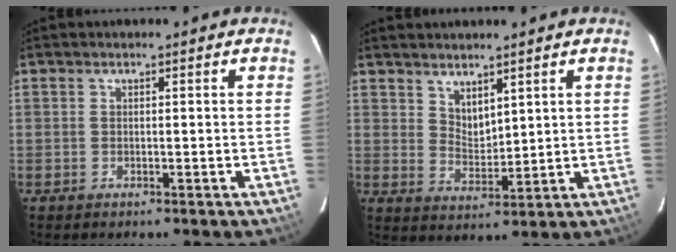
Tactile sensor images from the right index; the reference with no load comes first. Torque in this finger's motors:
{"motor_torque": [-0.10, 0.04, -0.03, 0.00]}